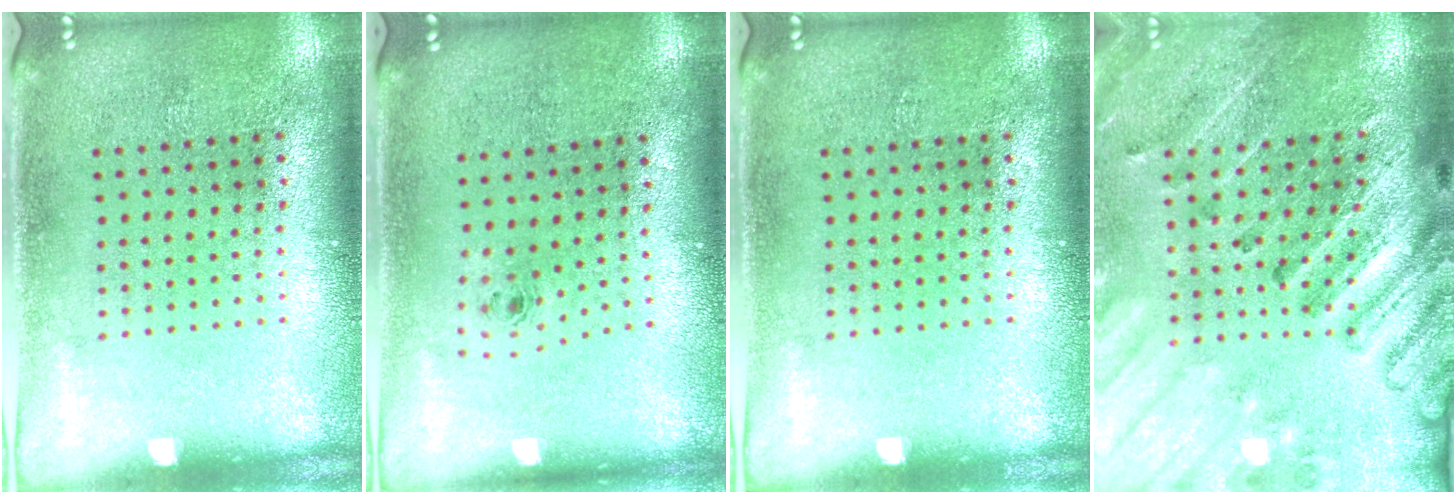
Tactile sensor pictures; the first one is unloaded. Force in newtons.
{"total": 0.6, "press": 0.2, "slide": 0.6}
{"total": 0.0}
{"total": 2.7, "press": 2.7, "slide": 0.3}